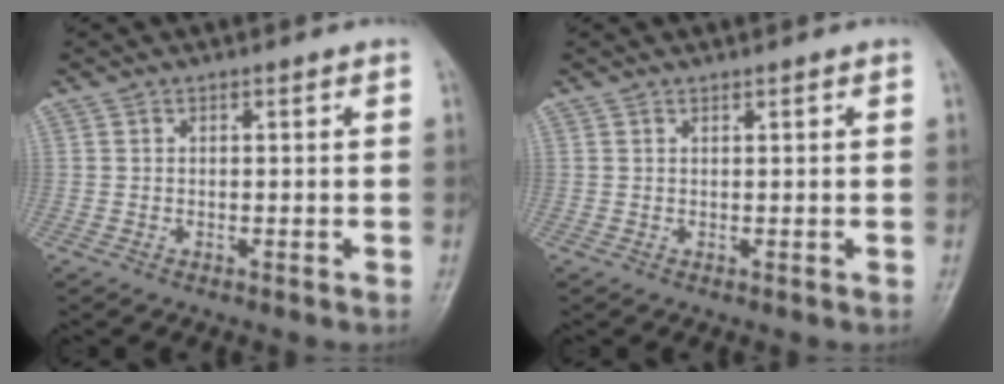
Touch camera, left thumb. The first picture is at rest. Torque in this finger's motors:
{"motor_torque": [0.27, 0.09, -0.30, 0.11, -0.01]}